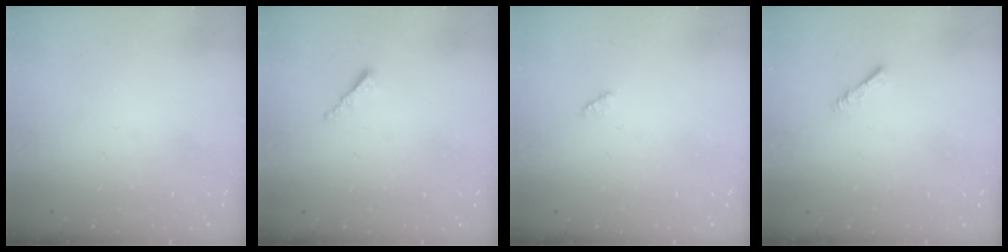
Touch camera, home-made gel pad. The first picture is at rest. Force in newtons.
{"total": 1.2, "press": 1.1, "slide": 0.5}
{"total": 1.3, "press": 1.3, "slide": 0.2}
{"total": 1.9, "press": 1.9, "slide": 0.4}